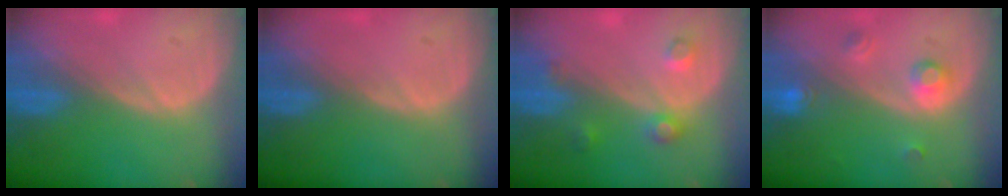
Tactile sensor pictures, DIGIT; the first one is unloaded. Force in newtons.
{"total": 0.0}
{"total": 3.5, "press": 3.4, "slide": 1.0}
{"total": 3.5, "press": 3.2, "slide": 1.4}